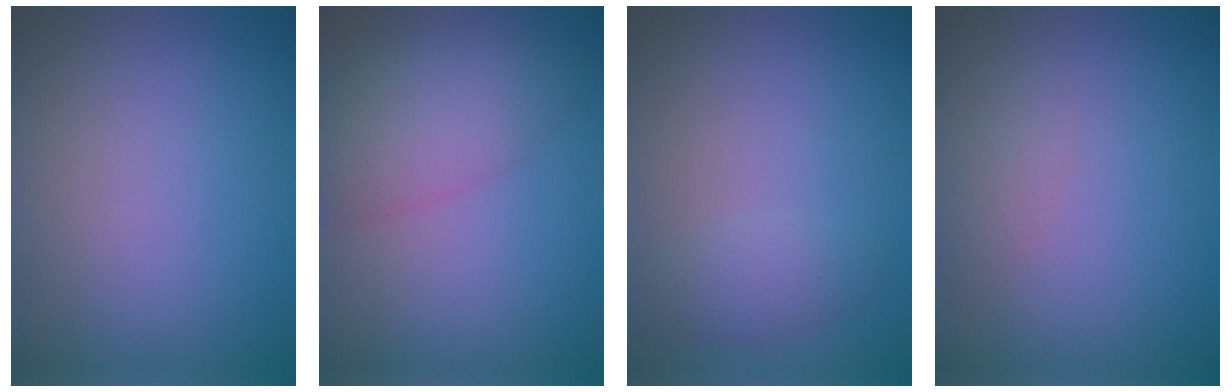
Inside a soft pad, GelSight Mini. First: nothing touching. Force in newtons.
{"total": 5.1, "press": 5.1, "slide": 0.2}
{"total": 1.7, "press": 1.7, "slide": 0.1}
{"total": 1.1, "press": 1.1, "slide": 0.0}